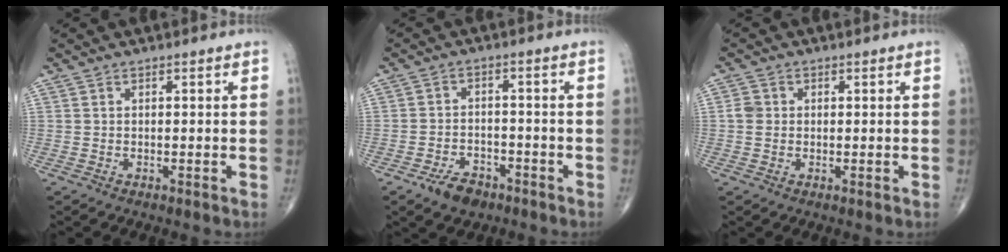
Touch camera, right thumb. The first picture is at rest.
{"total": 5.9, "force": [-3.8, 3.5, 2.8], "torque": [-0.035, 0.019, -0.064]}
{"total": 2.3, "force": [0.0, 2.1, 1.1], "torque": [-0.019, 0.006, -0.003]}